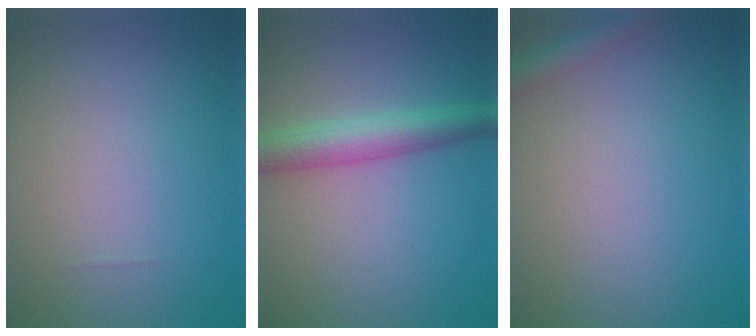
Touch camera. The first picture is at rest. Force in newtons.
{"total": 4.6, "press": 4.6, "slide": 0.2}
{"total": 2.4, "press": 2.4, "slide": 0.1}